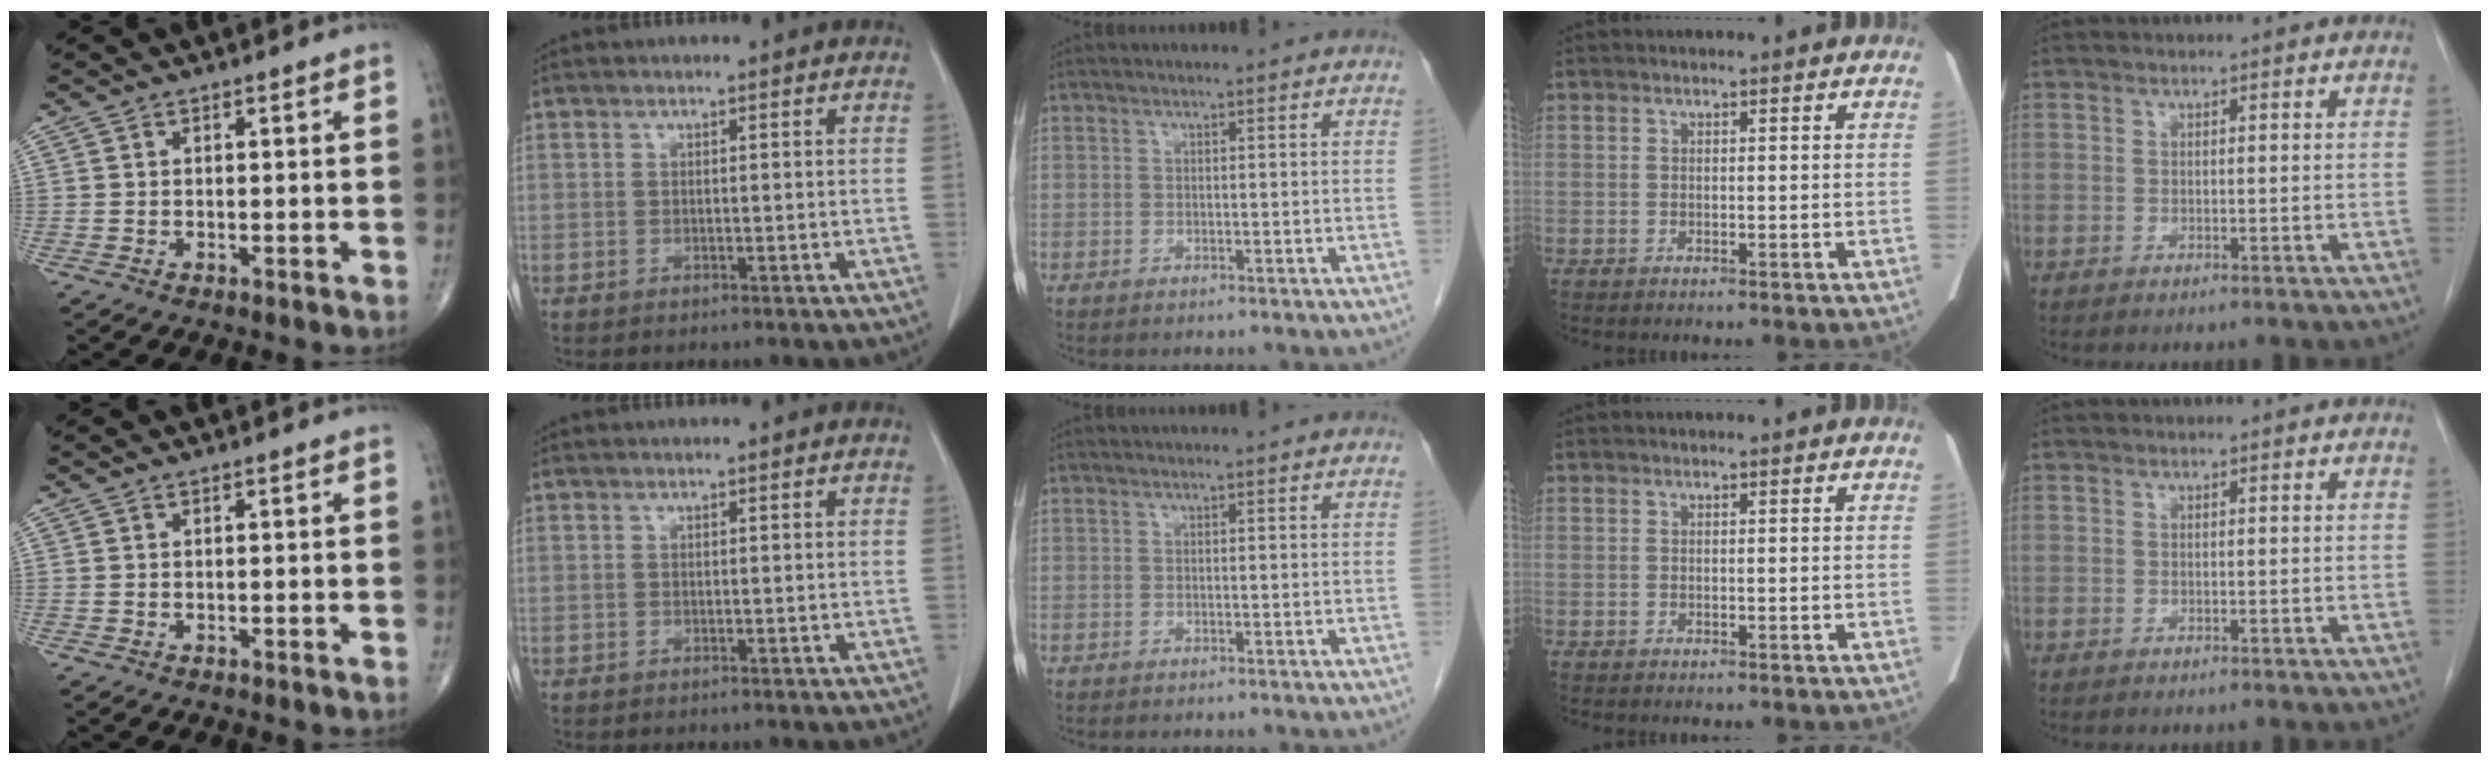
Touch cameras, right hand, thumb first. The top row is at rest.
{}